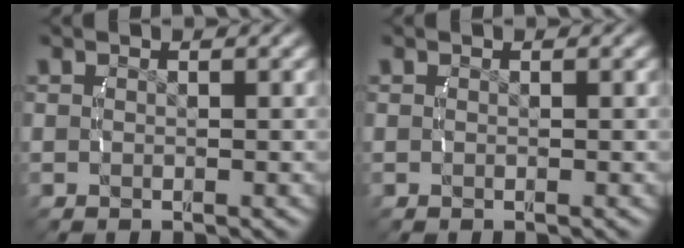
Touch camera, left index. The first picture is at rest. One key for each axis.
{"total": 0.0}